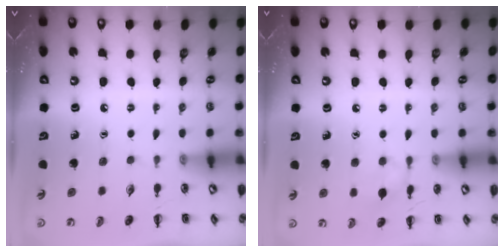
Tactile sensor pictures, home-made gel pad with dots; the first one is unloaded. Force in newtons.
{"total": 6.3, "press": 6.0, "slide": 2.0}